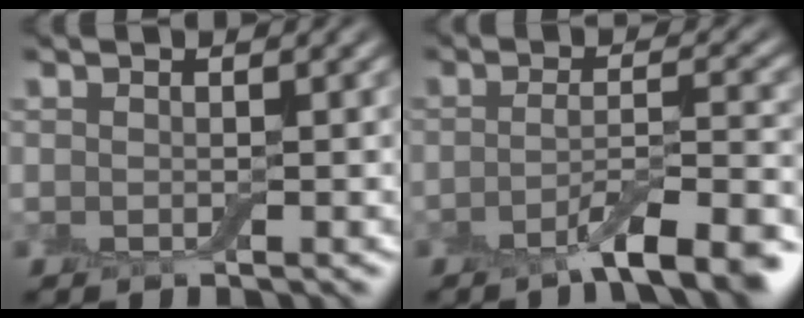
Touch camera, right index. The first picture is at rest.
{"total": 6.1, "force": [-3.9, 1.3, 4.6], "torque": [-0.064, 0.006, -0.067]}